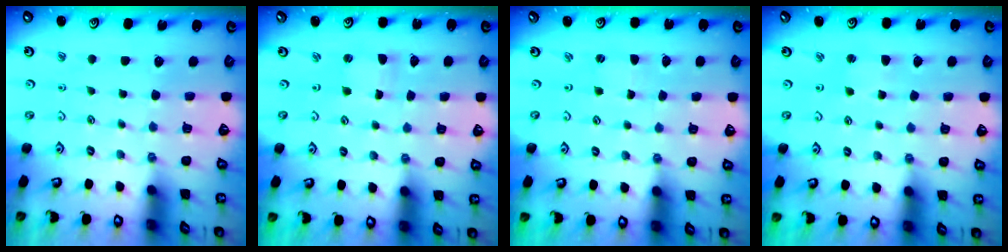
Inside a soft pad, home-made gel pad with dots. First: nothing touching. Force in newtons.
{"total": 0.8, "press": 0.8, "slide": 0.3}
{"total": 0.0}
{"total": 1.5, "press": 1.4, "slide": 0.4}